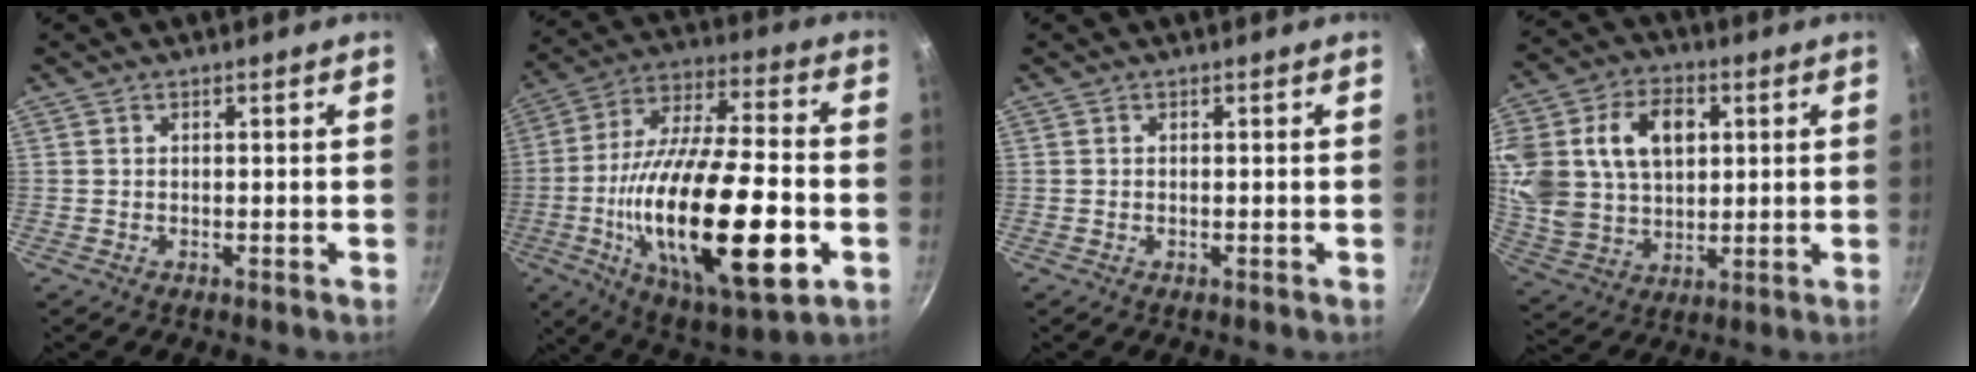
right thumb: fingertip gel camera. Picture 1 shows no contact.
{"total": 30.4, "force": [-7.2, 10.8, 27.5], "torque": [-0.469, 0.015, -0.113]}
{"total": 0.0}
{"total": 23.3, "force": [6.1, 16.7, 15.1], "torque": [-0.319, 0.018, 0.115]}